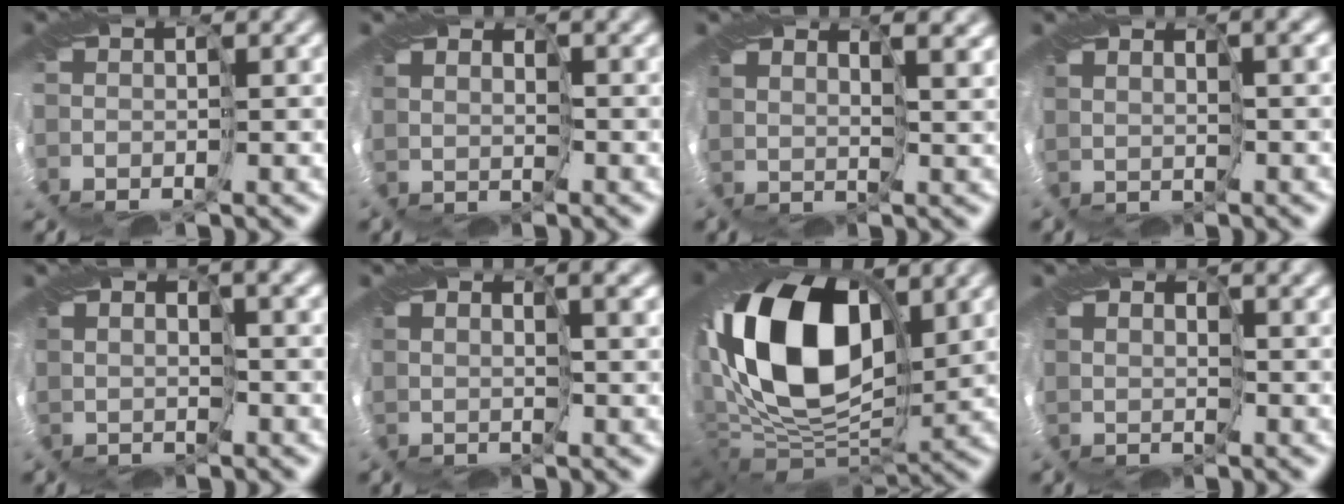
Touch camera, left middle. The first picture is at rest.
{"total": 1.4, "force": [1.3, 0.5, -0.3], "torque": [0.004, 0.004, 0.030]}
{"total": 4.0, "force": [3.6, 1.1, 1.2], "torque": [-0.026, 0.005, 0.071]}
{"total": 3.1, "force": [2.6, 0.8, 1.6], "torque": [-0.030, 0.011, 0.051]}
{"total": 3.4, "force": [2.7, 1.0, 1.8], "torque": [-0.035, 0.012, 0.051]}
{"total": 3.4, "force": [3.1, 0.7, 1.2], "torque": [-0.027, 0.009, 0.058]}
{"total": 15.5, "force": [2.3, 9.5, 12.0], "torque": [-0.248, 0.001, 0.034]}
{"total": 1.9, "force": [1.8, 0.6, 0.1], "torque": [-0.005, 0.006, 0.039]}